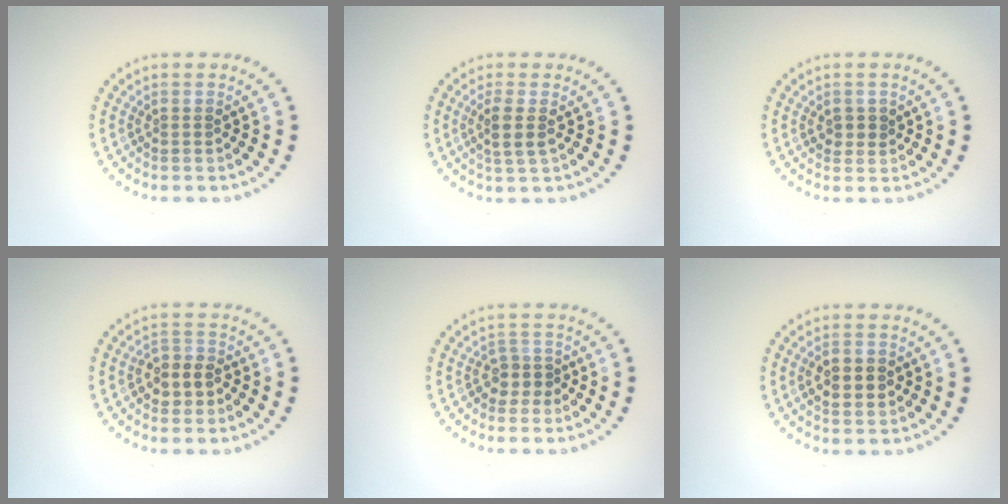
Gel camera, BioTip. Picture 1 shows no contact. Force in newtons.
{"total": 2.0, "press": 1.6, "slide": 1.2}
{"total": 1.5, "press": 1.3, "slide": 0.7}
{"total": 2.8, "press": 2.6, "slide": 0.9}
{"total": 1.9, "press": 1.5, "slide": 1.1}
{"total": 3.5, "press": 3.4, "slide": 0.2}